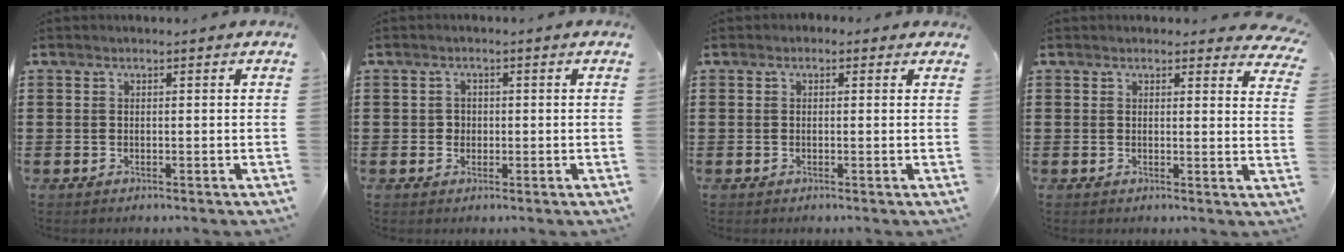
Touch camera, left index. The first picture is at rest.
{"total": 1.4, "force": [0.0, 1.4, 0.3], "torque": [-0.012, 0.007, -0.002]}
{"total": 0.8, "force": [0.1, 0.7, 0.5], "torque": [-0.010, 0.007, 0.000]}
{"total": 2.1, "force": [2.0, 0.4, 0.5], "torque": [-0.010, -0.007, 0.038]}